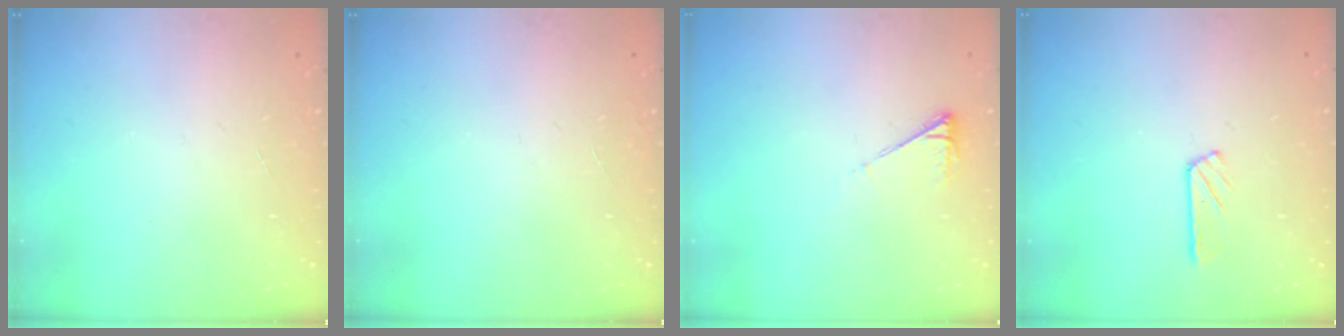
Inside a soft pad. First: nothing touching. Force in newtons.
{"total": 0.0}
{"total": 3.8, "press": 3.8, "slide": 0.7}
{"total": 2.9, "press": 2.9, "slide": 0.3}